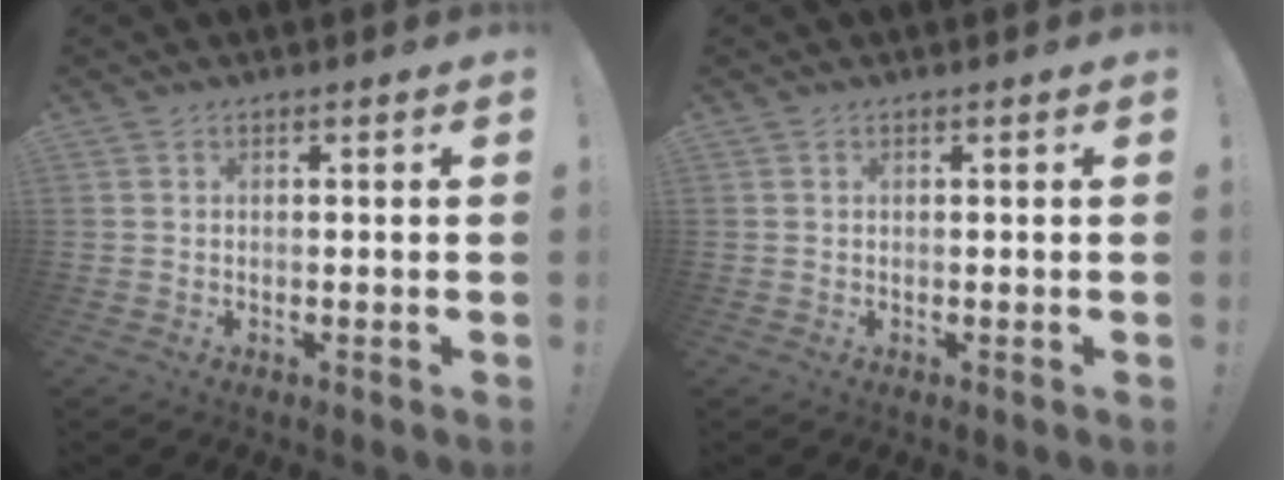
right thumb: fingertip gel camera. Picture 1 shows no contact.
{"total": 0.0}